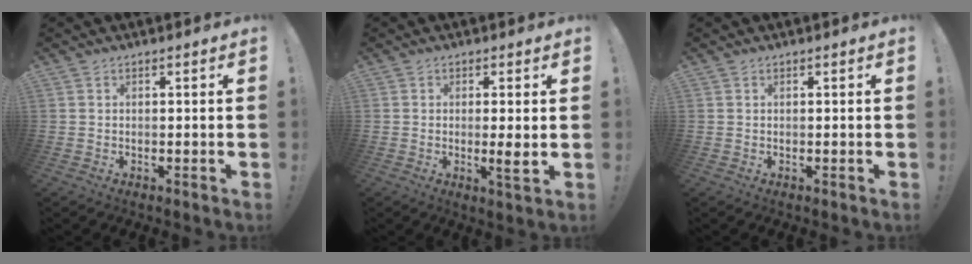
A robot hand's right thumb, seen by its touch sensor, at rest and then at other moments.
{"total": 4.8, "force": [-0.3, -0.2, 4.7], "torque": [-0.070, -0.013, -0.005]}
{"total": 0.0}